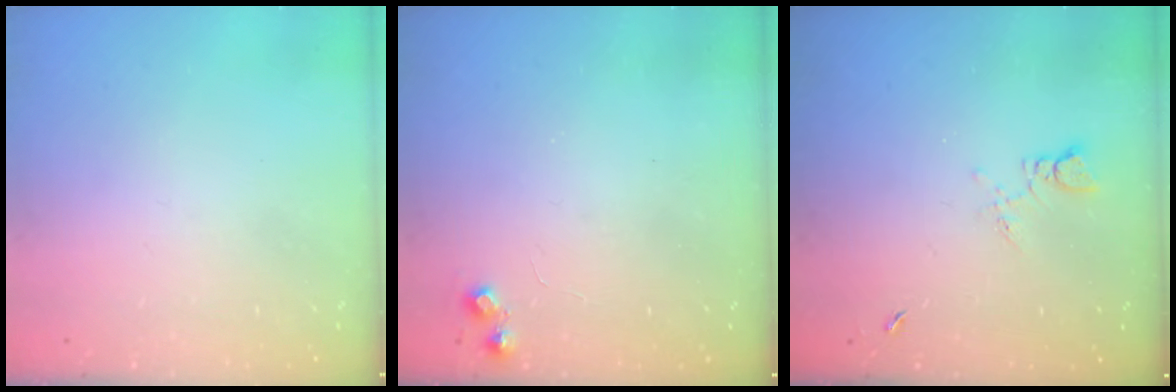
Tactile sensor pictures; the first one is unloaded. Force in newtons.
{"total": 4.6, "press": 4.5, "slide": 0.7}
{"total": 3.5, "press": 3.5, "slide": 0.5}